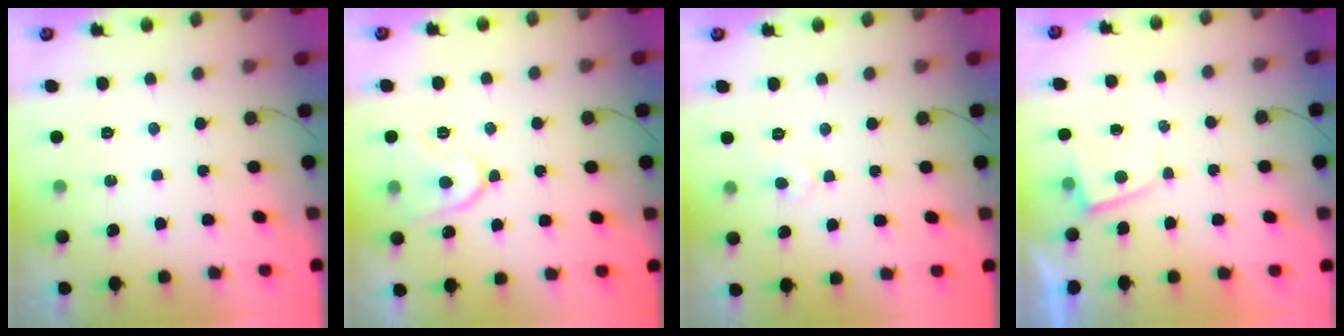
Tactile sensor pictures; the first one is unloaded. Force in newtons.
{"total": 10.1, "press": 10.1, "slide": 1.3}
{"total": 2.9, "press": 2.9, "slide": 0.2}
{"total": 2.3, "press": 2.3, "slide": 0.2}